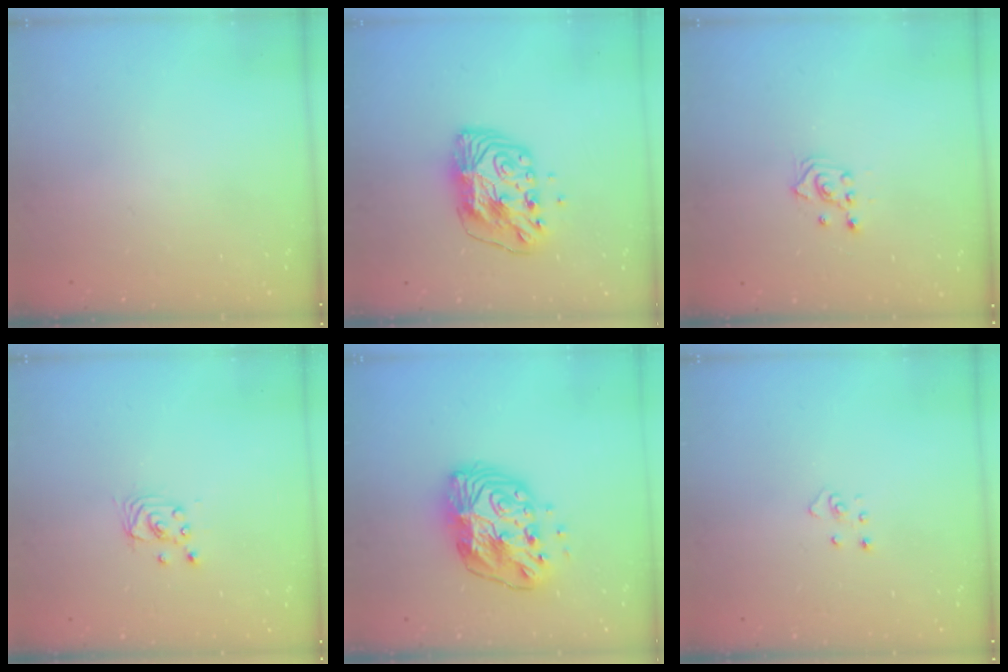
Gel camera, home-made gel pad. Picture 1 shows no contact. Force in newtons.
{"total": 10.2, "press": 10.2, "slide": 0.9}
{"total": 2.6, "press": 2.4, "slide": 1.0}
{"total": 2.8, "press": 2.8, "slide": 0.2}
{"total": 14.1, "press": 14.1, "slide": 1.2}
{"total": 3.1, "press": 3.1, "slide": 0.2}